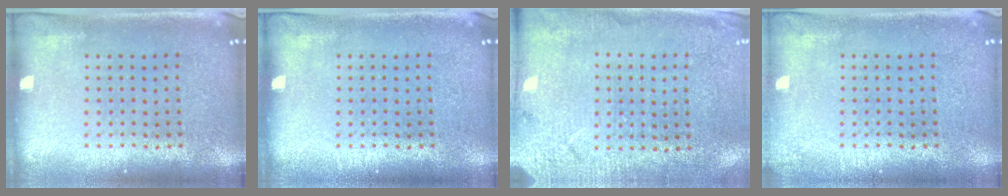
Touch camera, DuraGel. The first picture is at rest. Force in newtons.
{"total": 0.0}
{"total": 2.6, "press": 2.5, "slide": 0.7}
{"total": 0.9, "press": 0.9, "slide": 0.1}